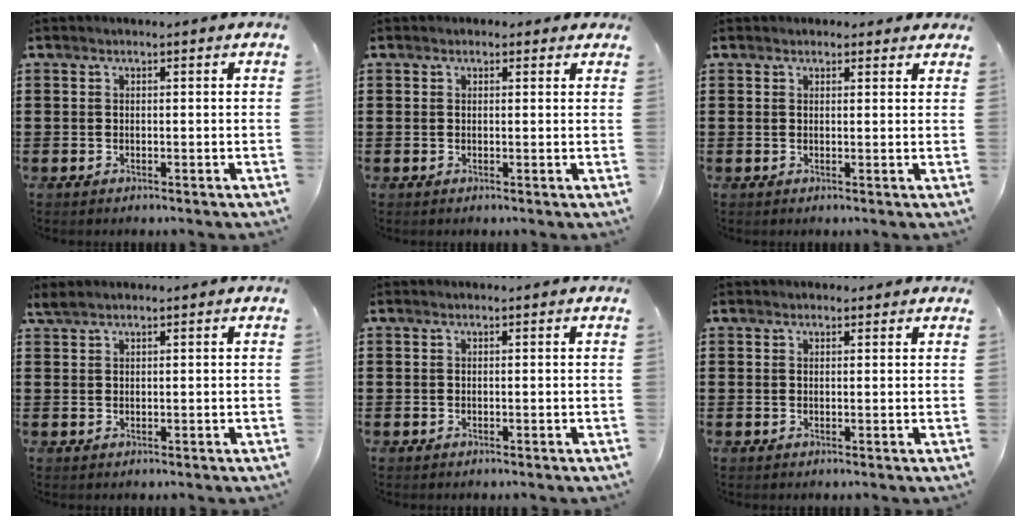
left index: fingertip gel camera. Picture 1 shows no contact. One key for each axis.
{"total": 0.9, "fx": 0.5, "fy": 0.7, "fz": 0.3, "tx": -0.008, "ty": 0.007, "tz": 0.008}
{"total": 1.5, "fx": 1.3, "fy": 0.7, "fz": 0.2, "tx": 0.001, "ty": 0.002, "tz": 0.023}
{"total": 1.2, "fx": 1.0, "fy": 0.2, "fz": 0.6, "tx": -0.015, "ty": 0.002, "tz": 0.019}
{"total": 0.0}
{"total": 1.0, "fx": 0.8, "fy": 0.4, "fz": 0.1, "tx": -0.004, "ty": 0.004, "tz": 0.016}